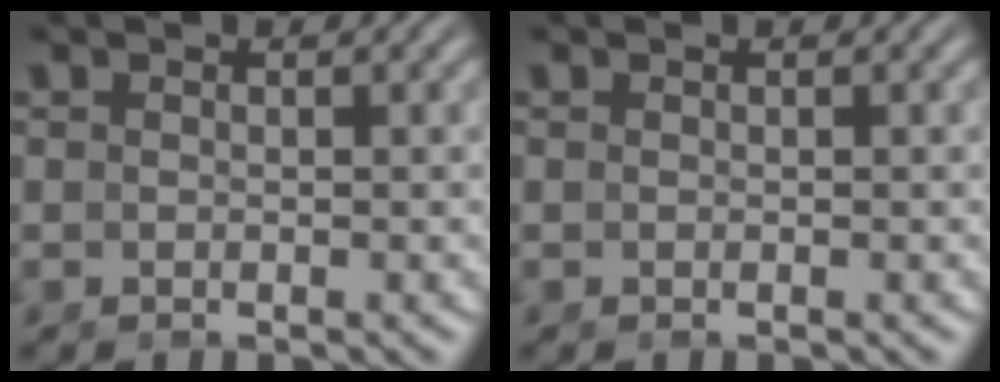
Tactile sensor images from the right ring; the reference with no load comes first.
{"total": 0.0}